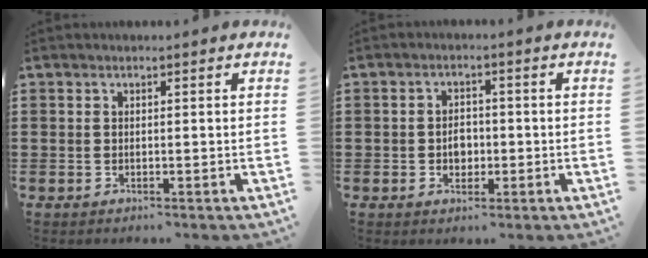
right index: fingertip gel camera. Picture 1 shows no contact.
{"total": 2.8, "force": [-0.5, 2.0, 1.8], "torque": [-0.030, 0.002, -0.013]}